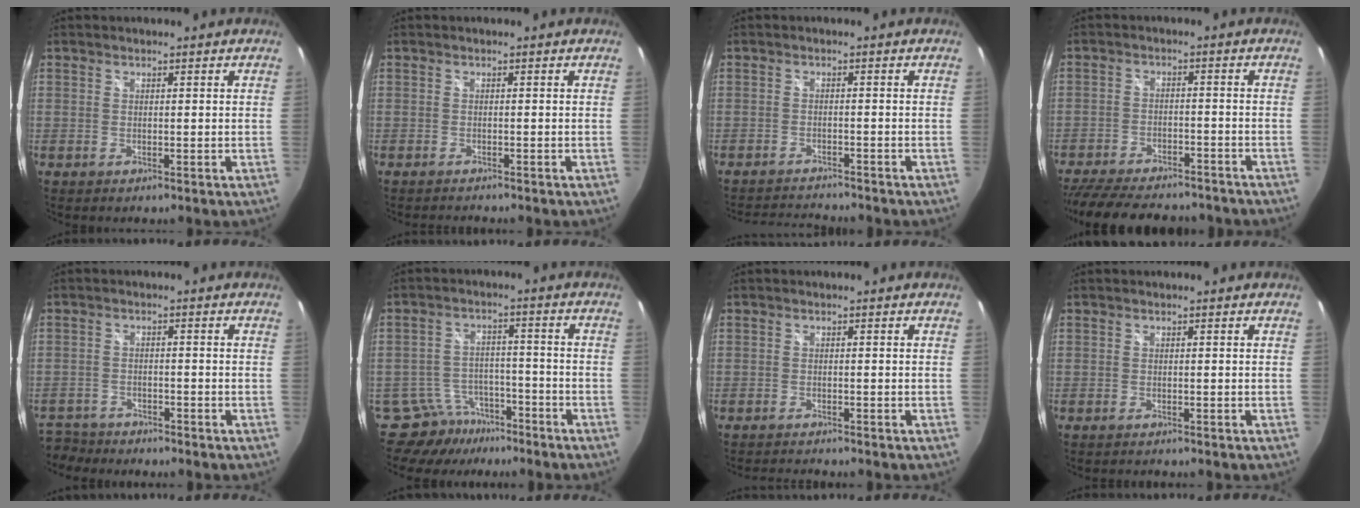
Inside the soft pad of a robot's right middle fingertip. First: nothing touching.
{"total": 2.9, "force": [-2.7, 0.0, 0.9], "torque": [-0.022, -0.021, -0.045]}
{"total": 7.6, "force": [-7.3, 0.5, 1.8], "torque": [-0.053, -0.010, -0.118]}
{"total": 18.4, "force": [-15.5, 6.1, 7.9], "torque": [-0.176, -0.004, -0.227]}
{"total": 8.7, "force": [-7.7, 3.5, 1.9], "torque": [-0.070, -0.003, -0.136]}
{"total": 9.7, "force": [-8.3, 5.0, 0.7], "torque": [-0.031, 0.025, -0.121]}
{"total": 4.6, "force": [-4.4, 0.0, 1.4], "torque": [-0.034, -0.019, -0.075]}
{"total": 2.3, "force": [-2.1, 0.2, 0.7], "torque": [-0.016, -0.018, -0.031]}